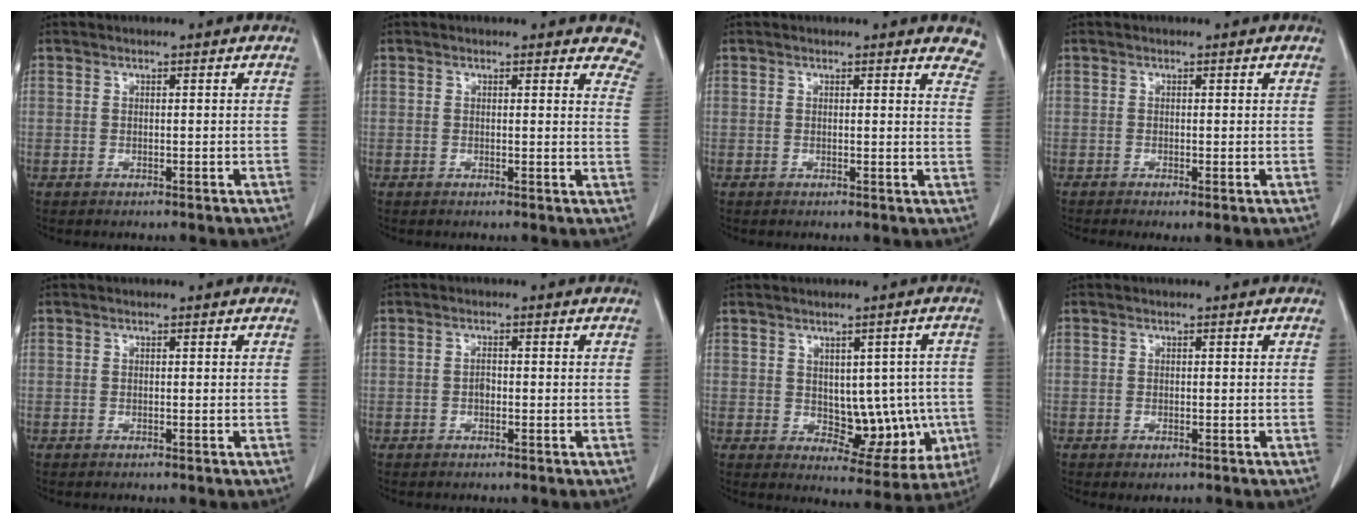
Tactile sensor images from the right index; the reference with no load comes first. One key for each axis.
{"total": 6.2, "fx": 5.7, "fy": 2.1, "fz": 1.1, "tx": 0.021, "ty": -0.016, "tz": 0.024}
{"total": 6.5, "fx": 6.2, "fy": 1.7, "fz": 1.3, "tx": 0.016, "ty": -0.020, "tz": 0.032}
{"total": 1.3, "fx": -0.4, "fy": 0.3, "fz": 1.2, "tx": -0.022, "ty": -0.004, "tz": -0.006}
{"total": 0.0}
{"total": 1.0, "fx": -0.3, "fy": 0.5, "fz": 0.9, "tx": -0.017, "ty": 0.002, "tz": -0.007}
{"total": 9.9, "fx": -0.7, "fy": 5.7, "fz": 8.0, "tx": -0.079, "ty": 0.011, "tz": 0.012}
{"total": 1.0, "fx": -0.6, "fy": 0.4, "fz": 0.7, "tx": -0.009, "ty": -0.002, "tz": -0.004}